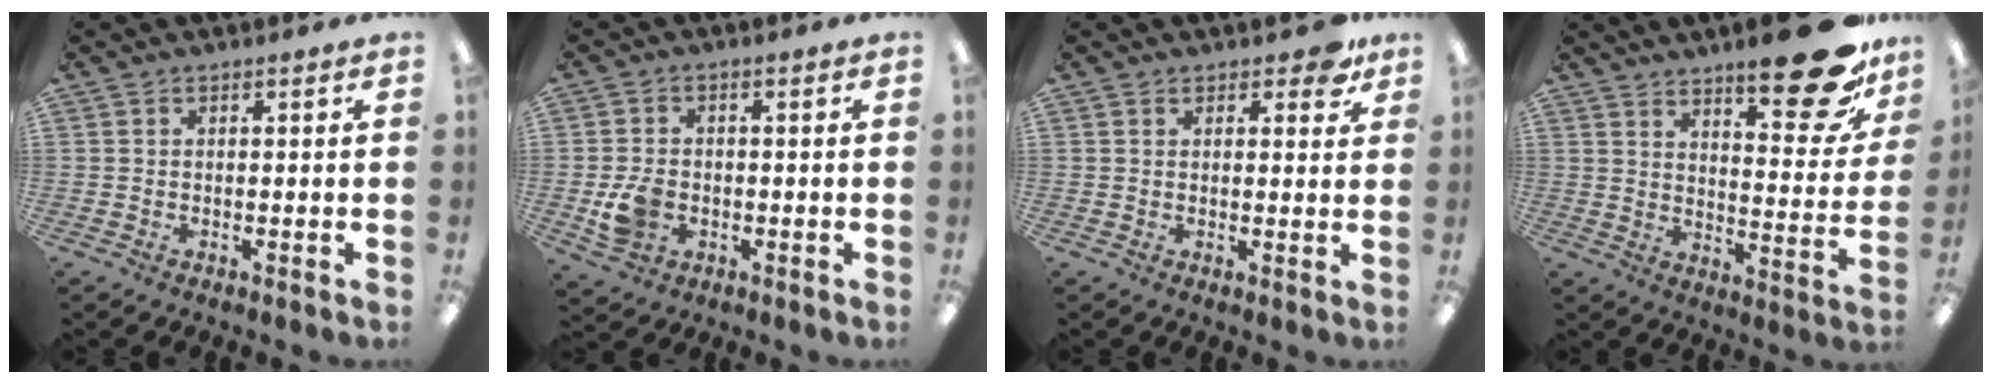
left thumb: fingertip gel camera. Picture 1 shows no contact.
{"total": 6.3, "force": [-1.4, 4.9, 3.7], "torque": [-0.064, 0.000, -0.027]}
{"total": 3.7, "force": [2.4, 1.9, 2.1], "torque": [-0.023, -0.003, 0.039]}
{"total": 20.8, "force": [13.5, 7.0, 14.1], "torque": [-0.184, -0.088, 0.216]}